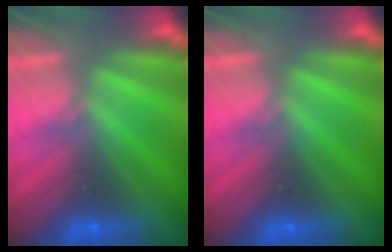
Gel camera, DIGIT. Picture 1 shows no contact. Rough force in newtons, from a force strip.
{"total": 0.0}